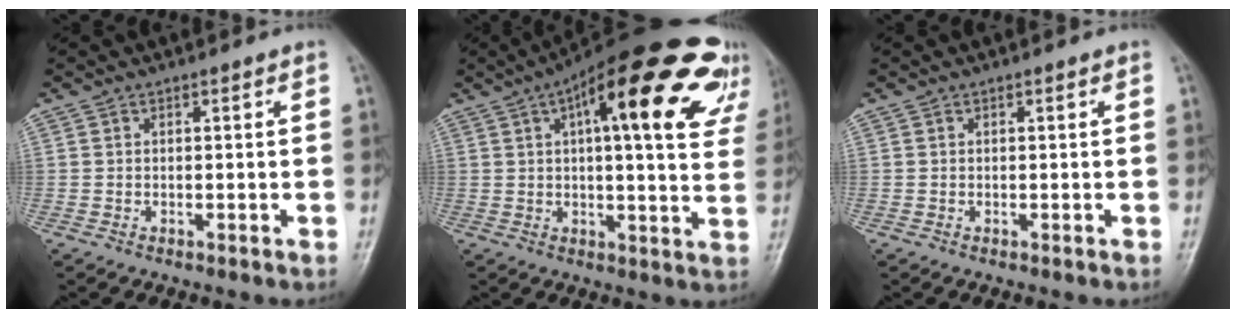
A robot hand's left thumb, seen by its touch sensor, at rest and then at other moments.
{"total": 26.2, "force": [12.3, 8.4, 21.6], "torque": [-0.279, 0.005, 0.159]}
{"total": 0.0}